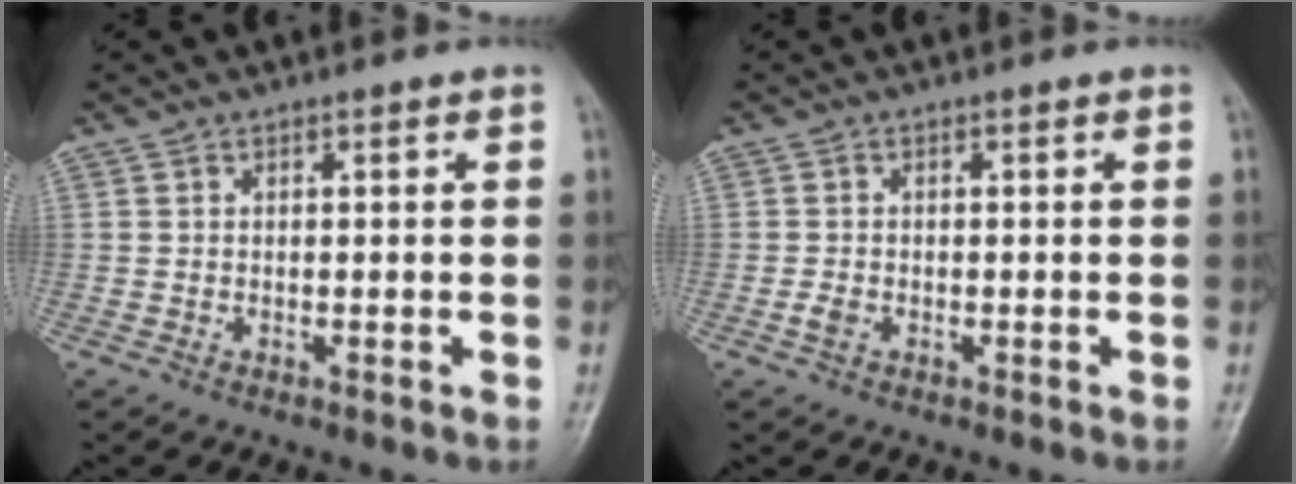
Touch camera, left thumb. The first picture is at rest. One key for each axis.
{"total": 1.6, "fx": -0.6, "fy": 1.2, "fz": 1.0, "tx": -0.019, "ty": 0.002, "tz": -0.014}